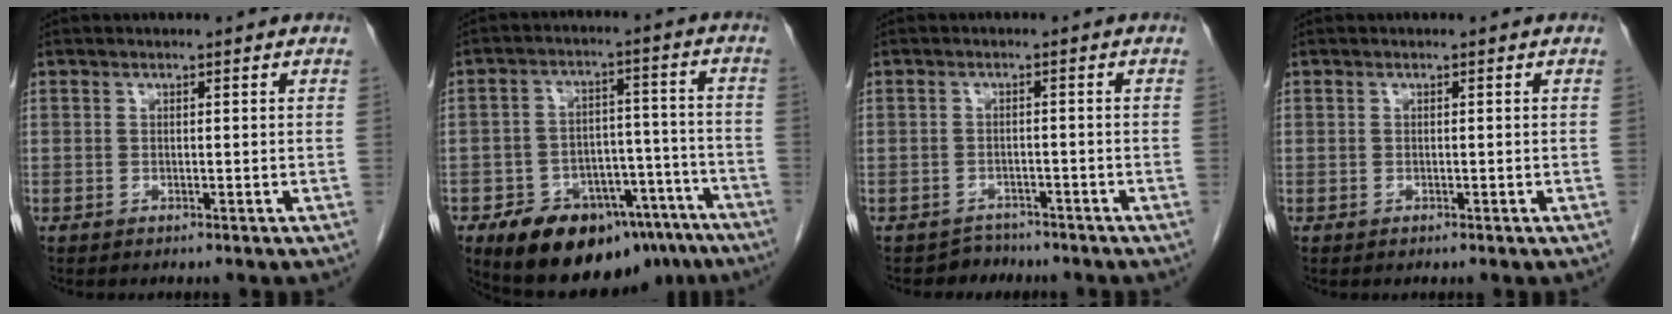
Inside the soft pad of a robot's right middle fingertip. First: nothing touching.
{"total": 17.9, "force": [-13.2, 8.7, 8.4], "torque": [-0.105, 0.036, -0.185]}
{"total": 2.8, "force": [-2.4, 1.3, -0.8], "torque": [0.005, 0.003, -0.038]}
{"total": 0.0}